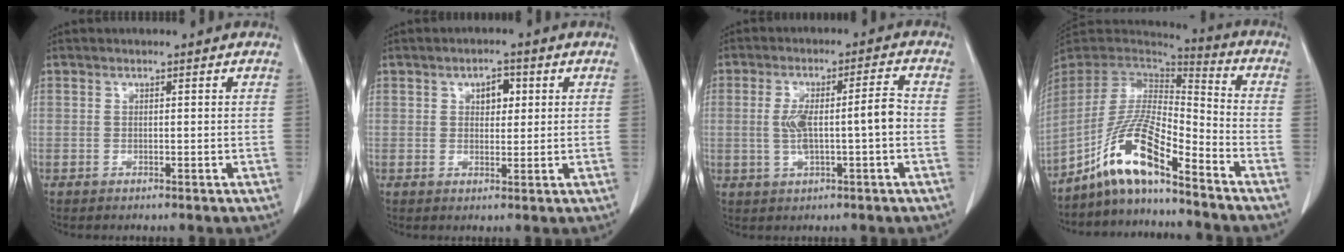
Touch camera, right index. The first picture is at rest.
{"total": 3.2, "force": [1.1, 1.8, 2.4], "torque": [-0.033, 0.005, 0.017]}
{"total": 7.6, "force": [-0.6, 1.2, 7.5], "torque": [-0.137, 0.019, -0.003]}
{"total": 12.6, "force": [-8.6, 1.5, 9.1], "torque": [-0.183, 0.007, -0.162]}